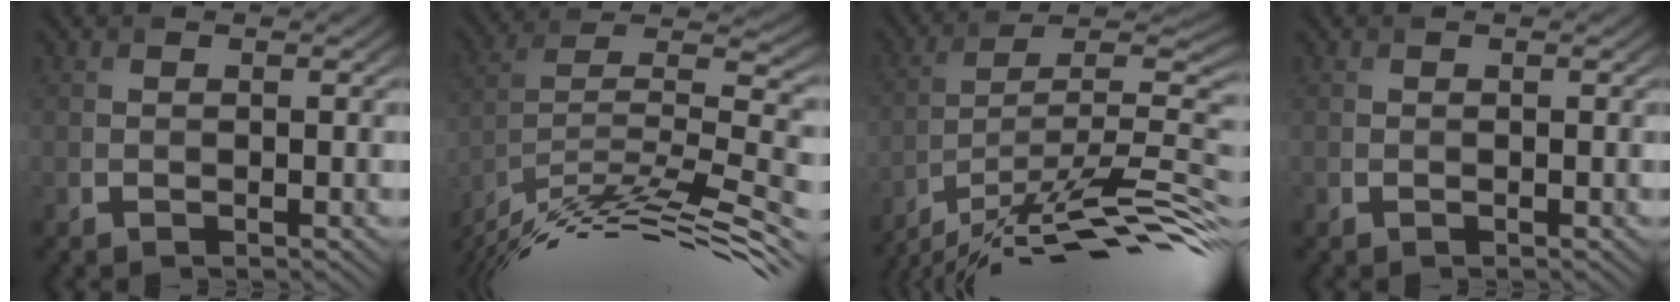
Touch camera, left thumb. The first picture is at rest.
{"total": 15.0, "force": [-10.2, 3.2, 10.5], "torque": [-0.208, 0.026, -0.183]}
{"total": 14.9, "force": [-10.4, 2.7, 10.3], "torque": [-0.177, 0.014, -0.178]}
{"total": 0.0}